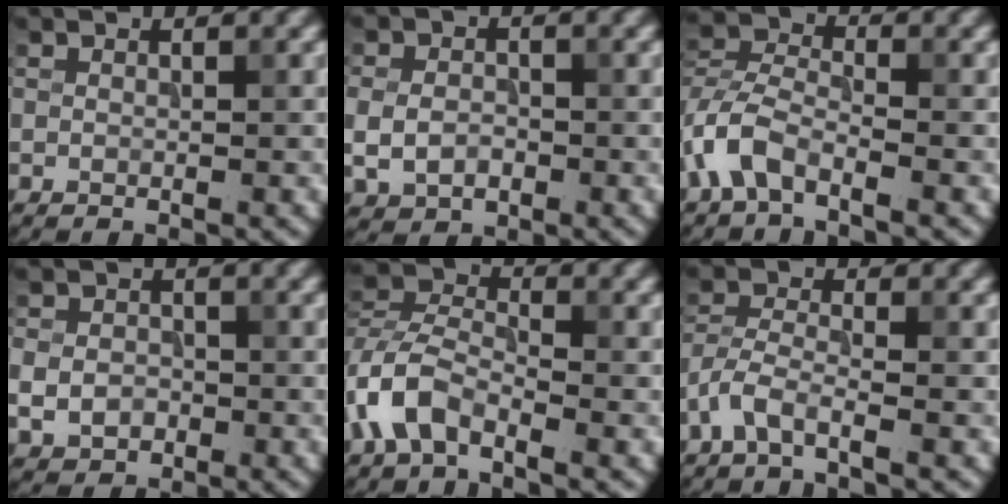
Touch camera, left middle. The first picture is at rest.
{"total": 3.3, "force": [-0.6, 2.5, 2.0], "torque": [-0.039, -0.005, -0.012]}
{"total": 4.4, "force": [-2.6, 2.2, 2.8], "torque": [-0.059, 0.008, -0.063]}
{"total": 3.2, "force": [-0.8, 2.6, 1.6], "torque": [-0.031, -0.004, -0.016]}
{"total": 5.2, "force": [-2.7, 2.8, 3.4], "torque": [-0.069, 0.008, -0.065]}
{"total": 3.0, "force": [-2.0, 0.9, 2.0], "torque": [-0.050, 0.002, -0.054]}